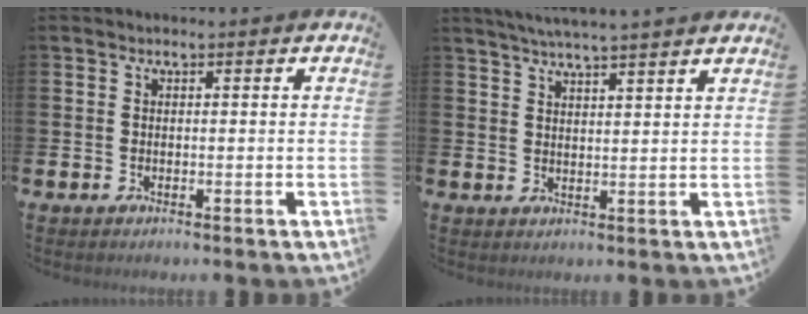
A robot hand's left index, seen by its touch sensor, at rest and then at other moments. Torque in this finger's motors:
{"motor_torque": [0.28, -1.86, 0.07, 0.08]}